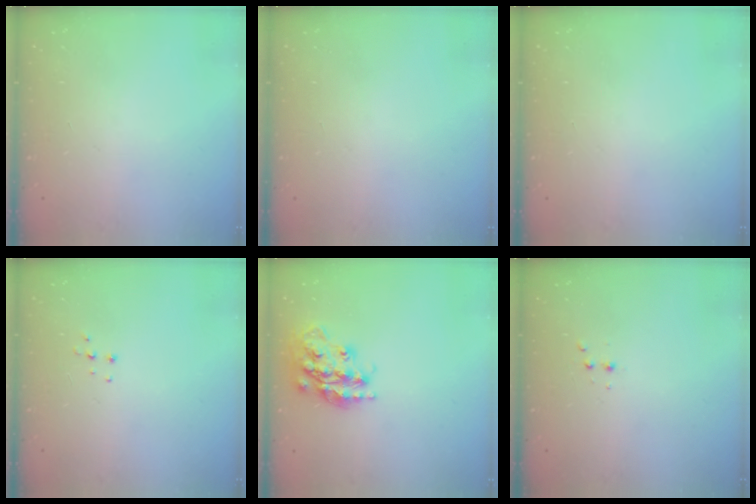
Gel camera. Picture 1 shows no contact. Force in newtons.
{"total": 0.0}
{"total": 0.0}
{"total": 3.8, "press": 3.8, "slide": 0.3}
{"total": 18.3, "press": 18.3, "slide": 1.0}
{"total": 2.5, "press": 2.4, "slide": 0.5}